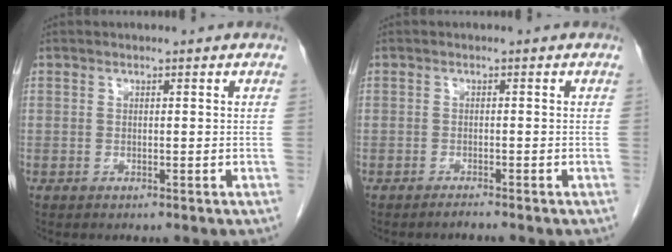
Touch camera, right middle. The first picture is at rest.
{"total": 0.9, "force": [-0.8, -0.2, 0.2], "torque": [-0.007, -0.002, -0.013]}